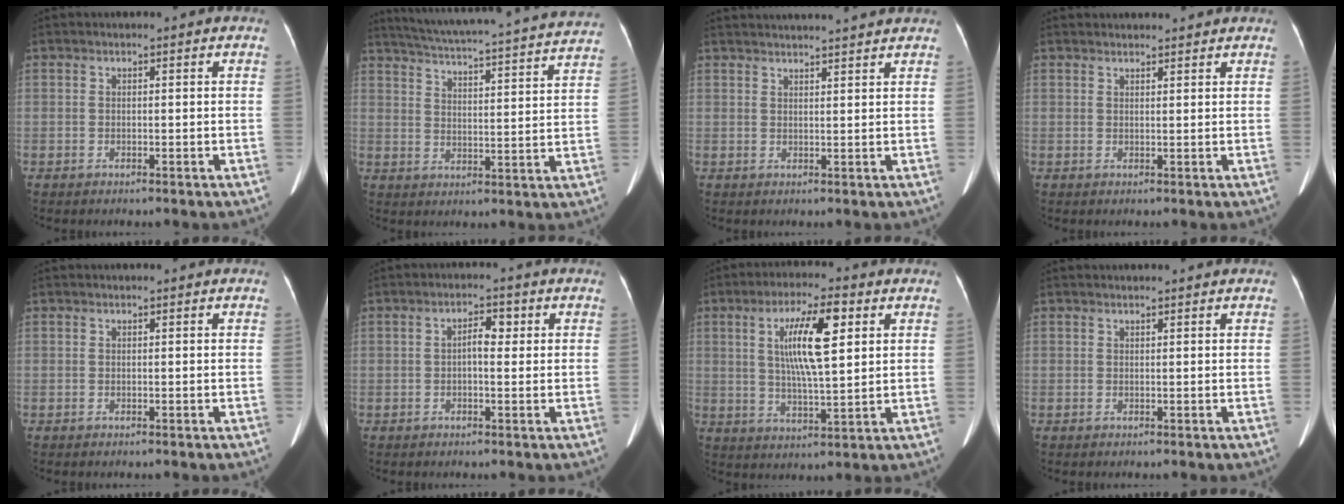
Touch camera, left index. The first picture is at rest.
{"total": 25.4, "force": [23.5, 0.7, 9.6], "torque": [-0.156, -0.051, 0.296]}
{"total": 11.7, "force": [11.1, -0.4, 3.7], "torque": [-0.054, 0.005, 0.140]}
{"total": 5.4, "force": [5.1, 0.8, 1.3], "torque": [-0.007, 0.013, 0.058]}
{"total": 0.0}
{"total": 2.7, "force": [-0.1, 1.0, 2.5], "torque": [-0.038, 0.004, 0.001]}
{"total": 10.3, "force": [2.8, 1.5, 9.8], "torque": [-0.173, -0.001, 0.053]}
{"total": 2.3, "force": [2.2, 0.1, 0.7], "torque": [-0.009, 0.008, 0.025]}